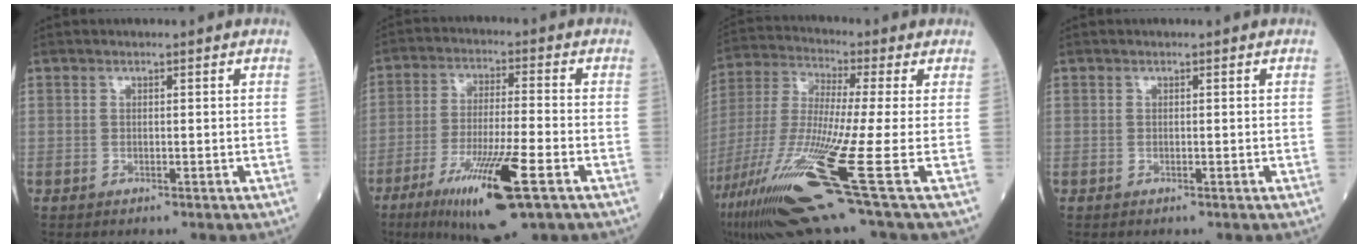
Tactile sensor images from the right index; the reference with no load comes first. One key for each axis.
{"total": 14.9, "fx": -7.2, "fy": 1.4, "fz": 12.9, "tx": -0.241, "ty": -0.035, "tz": -0.121}
{"total": 22.8, "fx": -9.5, "fy": 0.6, "fz": 20.8, "tx": -0.423, "ty": -0.053, "tz": -0.176}
{"total": 0.0}